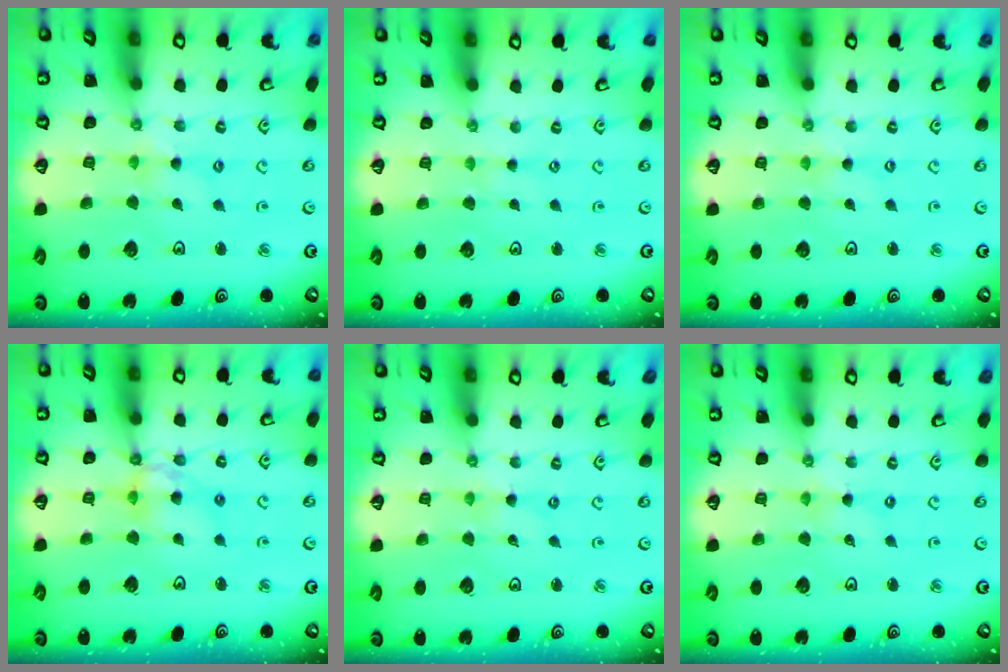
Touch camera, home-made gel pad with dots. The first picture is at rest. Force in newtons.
{"total": 0.7, "press": 0.6, "slide": 0.1}
{"total": 0.6, "press": 0.5, "slide": 0.1}
{"total": 10.2, "press": 10.1, "slide": 0.8}
{"total": 0.0}
{"total": 0.0}